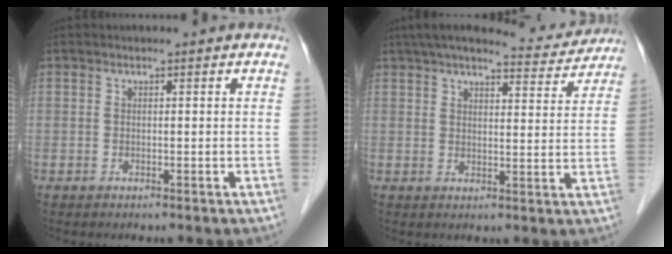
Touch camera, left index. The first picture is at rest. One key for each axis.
{"total": 12.5, "fx": 11.5, "fy": 2.1, "fz": 4.6, "tx": -0.060, "ty": 0.006, "tz": 0.144}